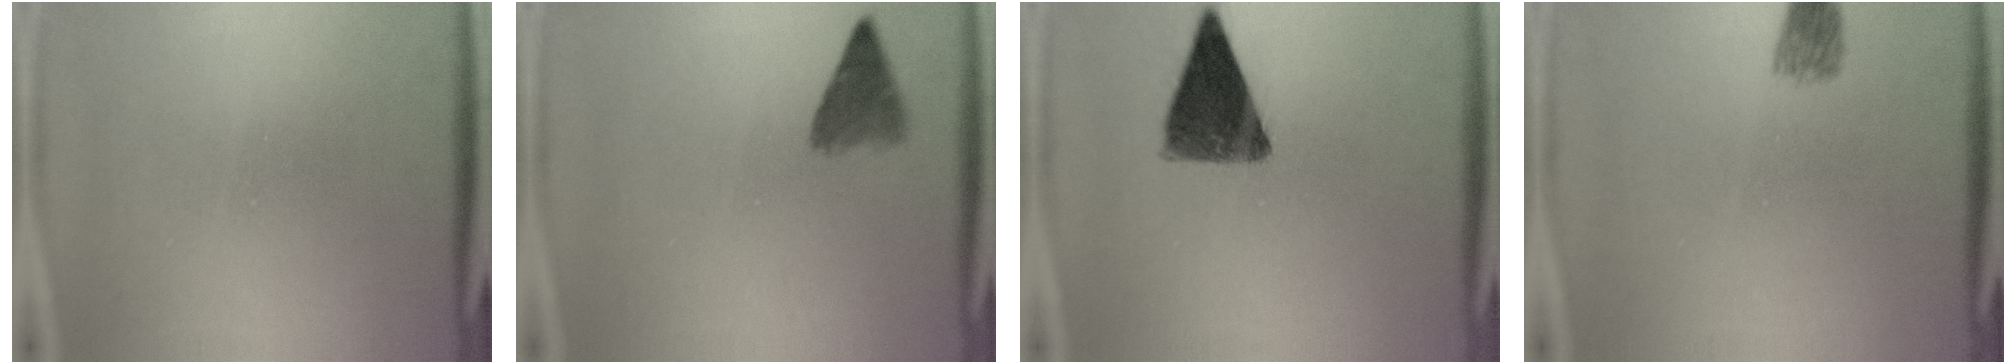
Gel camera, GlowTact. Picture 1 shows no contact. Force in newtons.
{"total": 4.6}
{"total": 10.3}
{"total": 2.6}